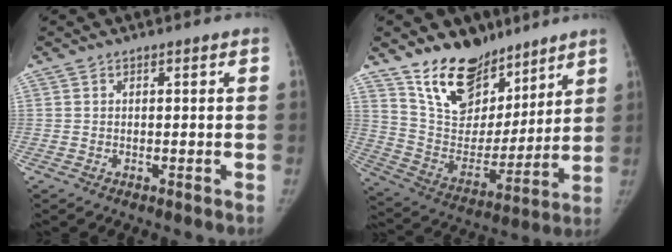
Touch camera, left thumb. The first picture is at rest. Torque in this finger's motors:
{"motor_torque": [0.11, 0.10, 1.06, -1.02, 0.05]}